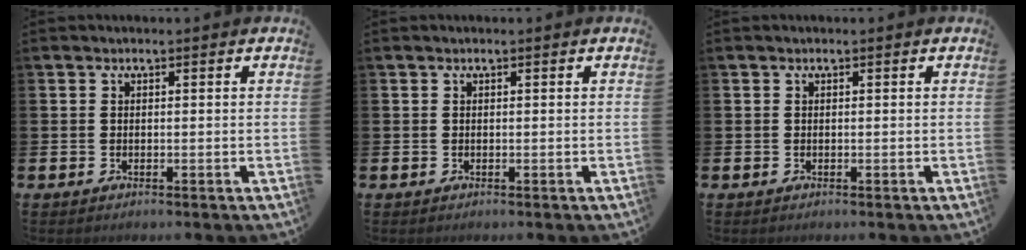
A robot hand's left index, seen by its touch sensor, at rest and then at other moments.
{"total": 0.0}
{"total": 0.0}